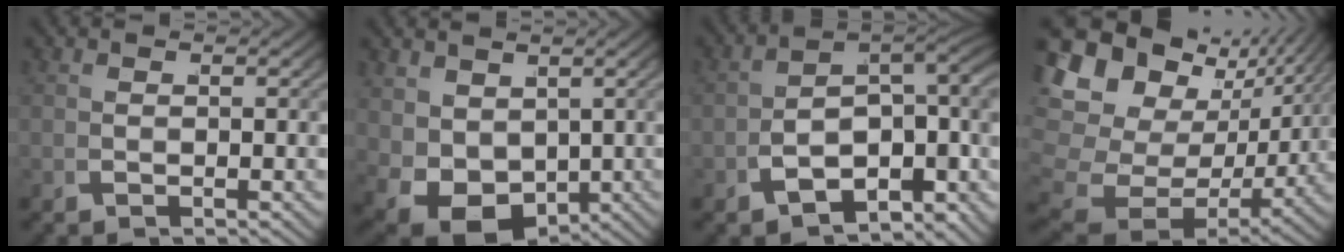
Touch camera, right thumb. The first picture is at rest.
{"total": 8.5, "force": [-2.5, 6.2, 5.3], "torque": [-0.121, -0.054, -0.007]}
{"total": 14.3, "force": [-1.2, 9.9, 10.3], "torque": [-0.161, -0.036, -0.022]}
{"total": 16.5, "force": [3.1, 11.9, 10.9], "torque": [-0.208, -0.011, 0.043]}